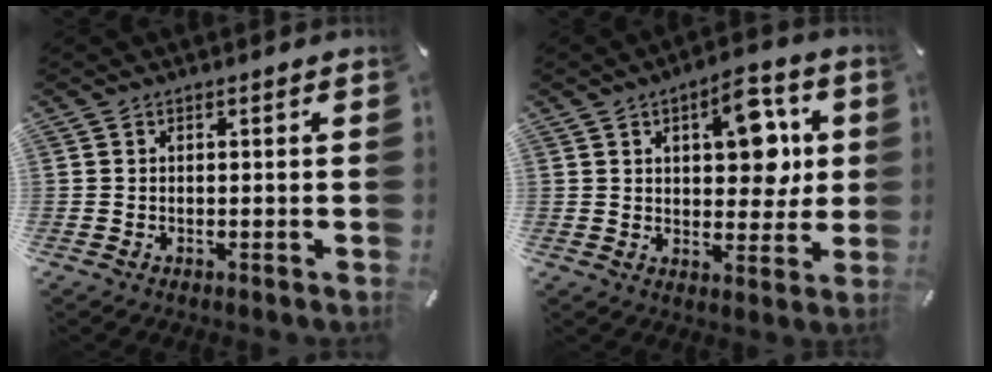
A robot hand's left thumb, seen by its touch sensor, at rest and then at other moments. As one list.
[{"total": 12.3, "force": [4.3, 6.9, 9.2], "torque": [-0.112, -0.012, 0.068]}]